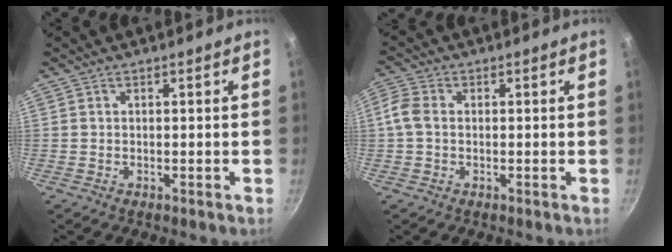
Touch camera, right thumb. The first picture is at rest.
{"total": 4.0, "force": [-0.1, 2.9, 2.7], "torque": [-0.063, 0.010, -0.011]}